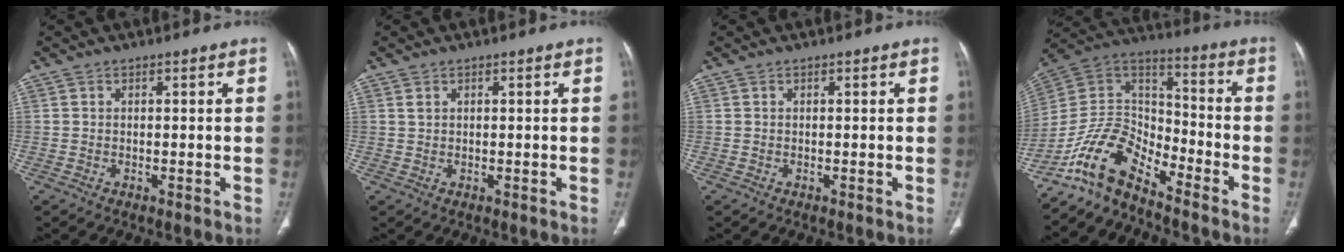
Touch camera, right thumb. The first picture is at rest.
{"total": 0.7, "force": [0.4, 0.4, 0.3], "torque": [-0.007, 0.004, 0.009]}
{"total": 0.0}
{"total": 11.8, "force": [-9.7, 4.5, 4.8], "torque": [-0.082, 0.093, -0.198]}